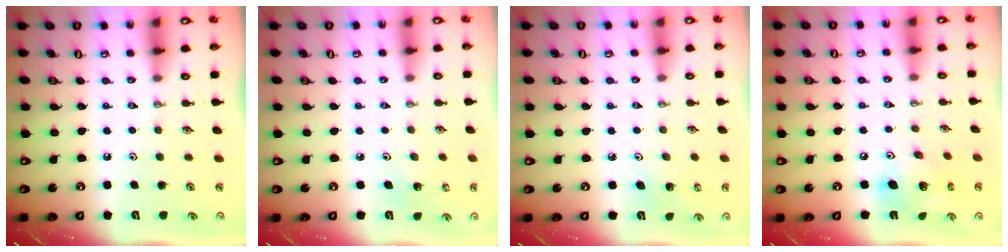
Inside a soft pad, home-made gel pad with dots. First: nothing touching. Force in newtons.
{"total": 2.8, "press": 2.7, "slide": 0.7}
{"total": 5.4, "press": 5.3, "slide": 1.3}
{"total": 13.2, "press": 12.9, "slide": 3.0}